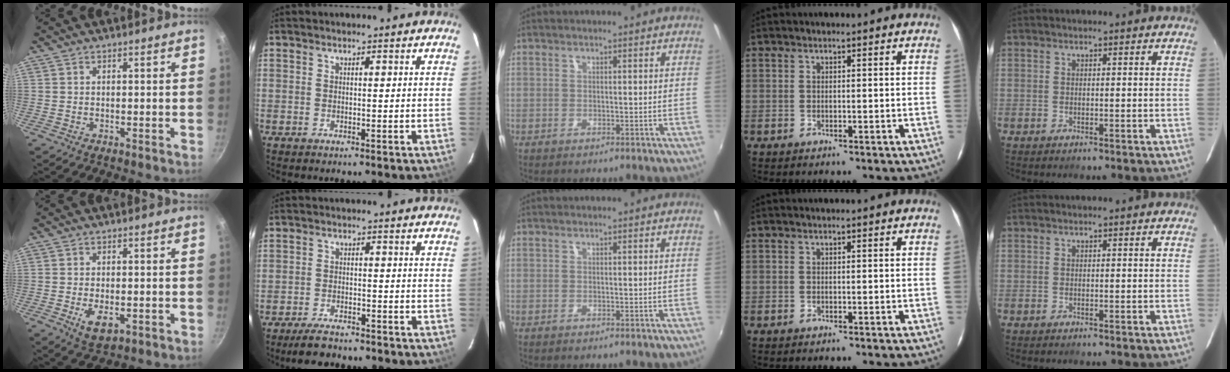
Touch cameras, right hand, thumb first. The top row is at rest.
{"thumb": {"total": 5.4, "force": [-1.5, 2.8, 4.3], "torque": [-0.071, -0.005, -0.018]}, "index": {"total": 5.5, "force": [-4.8, 1.7, 2.2], "torque": [-0.060, -0.002, -0.080]}}